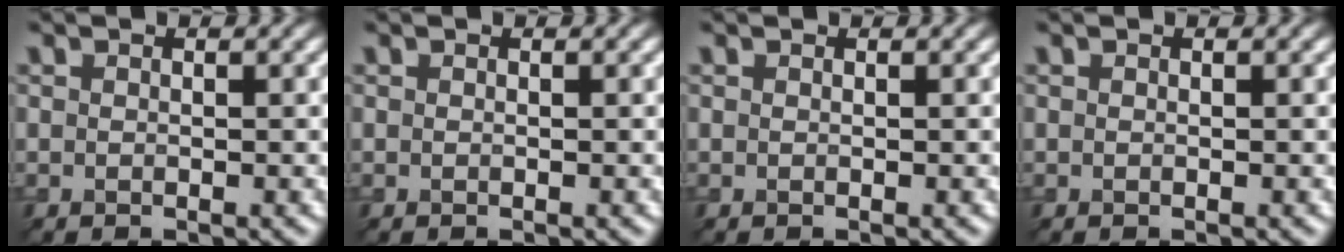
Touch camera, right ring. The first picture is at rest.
{"total": 0.0}
{"total": 0.0}
{"total": 0.0}